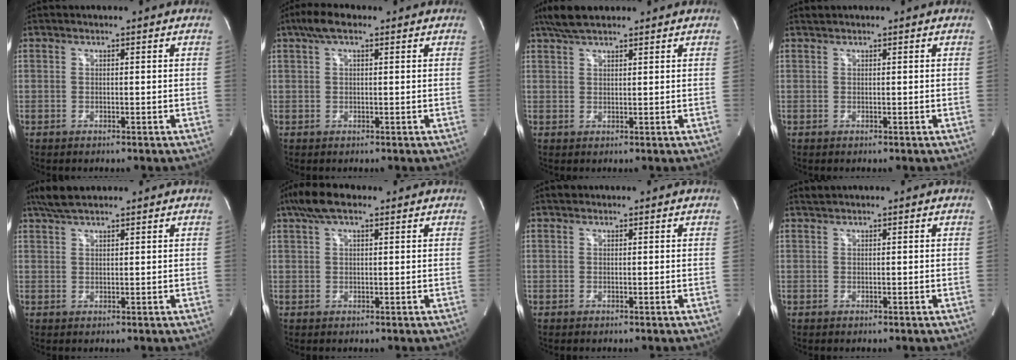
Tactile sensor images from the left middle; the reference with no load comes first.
{"total": 4.1, "force": [2.4, 1.3, 3.0], "torque": [-0.064, 0.023, 0.044]}
{"total": 5.3, "force": [4.3, 1.2, 2.8], "torque": [-0.060, 0.021, 0.081]}
{"total": 0.5, "force": [0.5, -0.1, 0.1], "torque": [-0.010, 0.008, 0.015]}
{"total": 4.6, "force": [3.8, 0.8, 2.4], "torque": [-0.055, 0.019, 0.074]}
{"total": 5.7, "force": [3.7, 1.7, 3.9], "torque": [-0.085, 0.026, 0.068]}
{"total": 0.7, "force": [0.6, 0.4, 0.1], "torque": [-0.007, 0.009, 0.011]}
{"total": 0.8, "force": [0.7, -0.1, 0.2], "torque": [-0.012, 0.010, 0.021]}